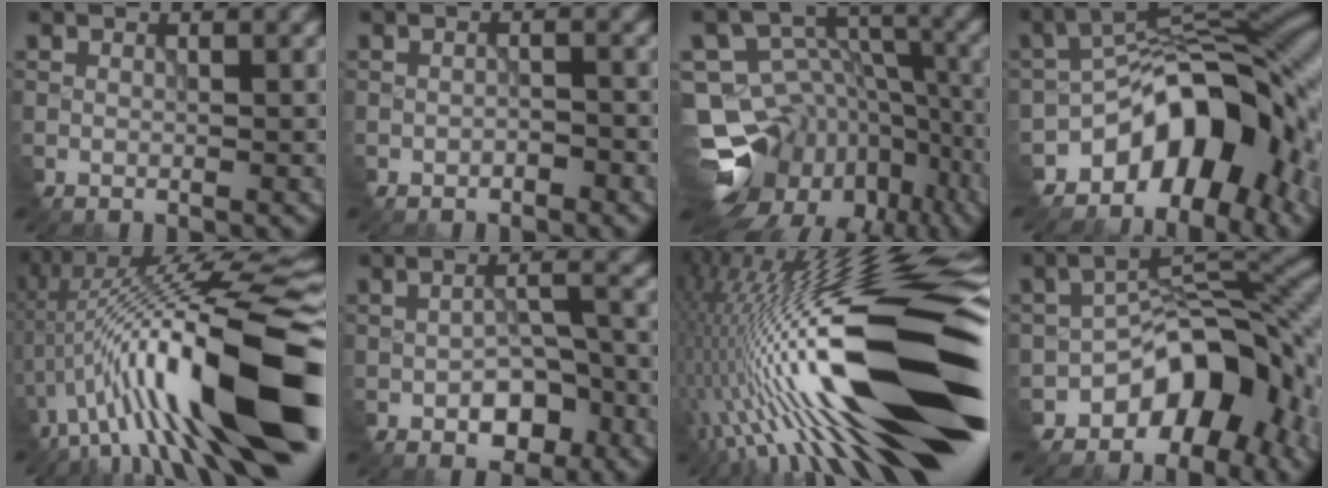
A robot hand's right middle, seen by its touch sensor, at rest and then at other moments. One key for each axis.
{"total": 1.2, "fx": -0.8, "fy": 0.7, "fz": 0.7, "tx": -0.015, "ty": 0.001, "tz": -0.012}
{"total": 16.1, "fx": -9.8, "fy": 11.1, "fz": 6.4, "tx": -0.128, "ty": -0.018, "tz": -0.120}
{"total": 11.5, "fx": -5.2, "fy": 6.7, "fz": 7.7, "tx": -0.087, "ty": 0.004, "tz": -0.095}
{"total": 17.0, "fx": -3.3, "fy": 3.8, "fz": 16.3, "tx": -0.261, "ty": 0.034, "tz": -0.060}
{"total": 4.2, "fx": -2.0, "fy": 2.1, "fz": 3.0, "tx": -0.050, "ty": 0.003, "tz": -0.029}
{"total": 19.9, "fx": -3.4, "fy": 5.0, "fz": 18.9, "tx": -0.300, "ty": 0.040, "tz": -0.071}
{"total": 9.4, "fx": -5.1, "fy": 5.3, "fz": 5.9, "tx": -0.057, "ty": 0.008, "tz": -0.094}